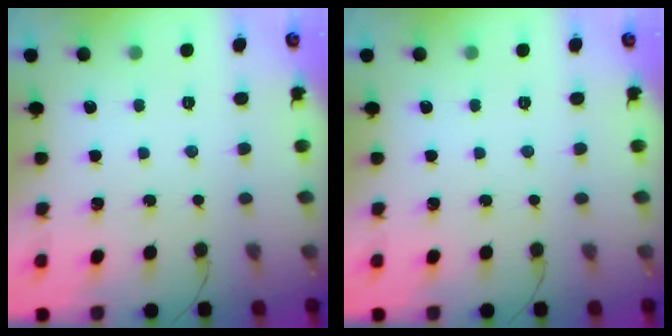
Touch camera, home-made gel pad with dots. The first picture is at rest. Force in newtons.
{"total": 0.0}